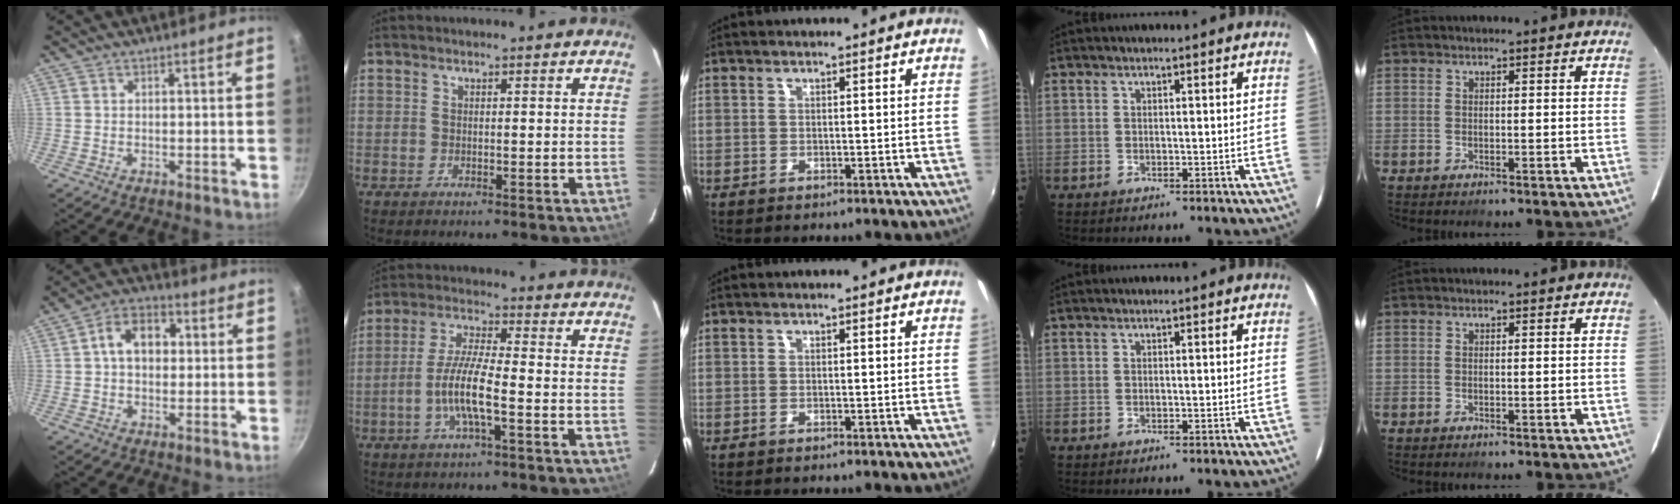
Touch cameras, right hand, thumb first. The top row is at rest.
{"thumb": {"total": 8.9, "force": [1.2, 6.4, 6.1], "torque": [-0.063, 0.021, 0.007]}, "index": {"total": 8.8, "force": [-3.0, 1.2, 8.2], "torque": [-0.169, -0.001, -0.059]}}